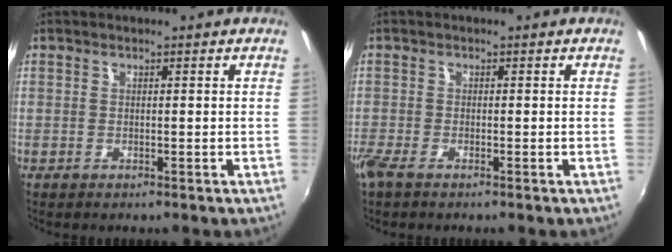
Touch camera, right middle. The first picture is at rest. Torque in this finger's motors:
{"motor_torque": [1.10, -1.04, 0.56, 0.21]}